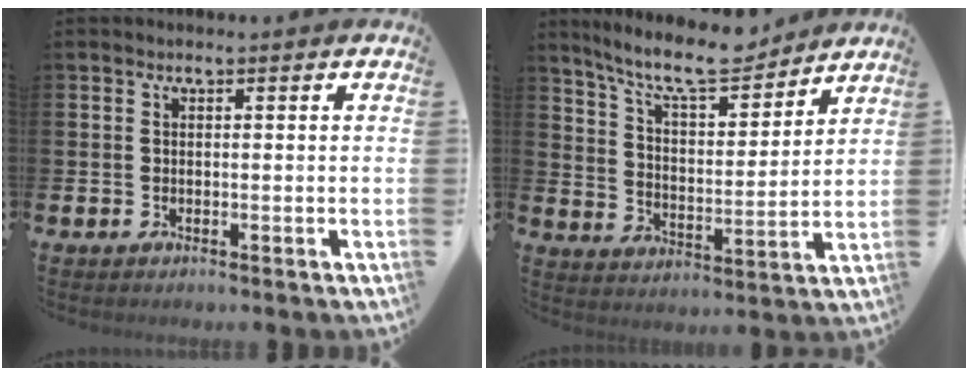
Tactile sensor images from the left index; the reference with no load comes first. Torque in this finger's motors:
{"motor_torque": [1.24, -0.90, 0.61, 0.19]}